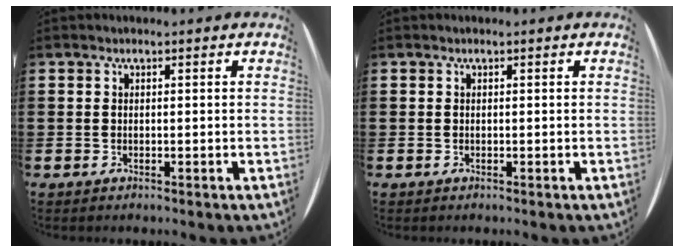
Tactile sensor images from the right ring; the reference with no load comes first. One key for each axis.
{"total": 0.0}